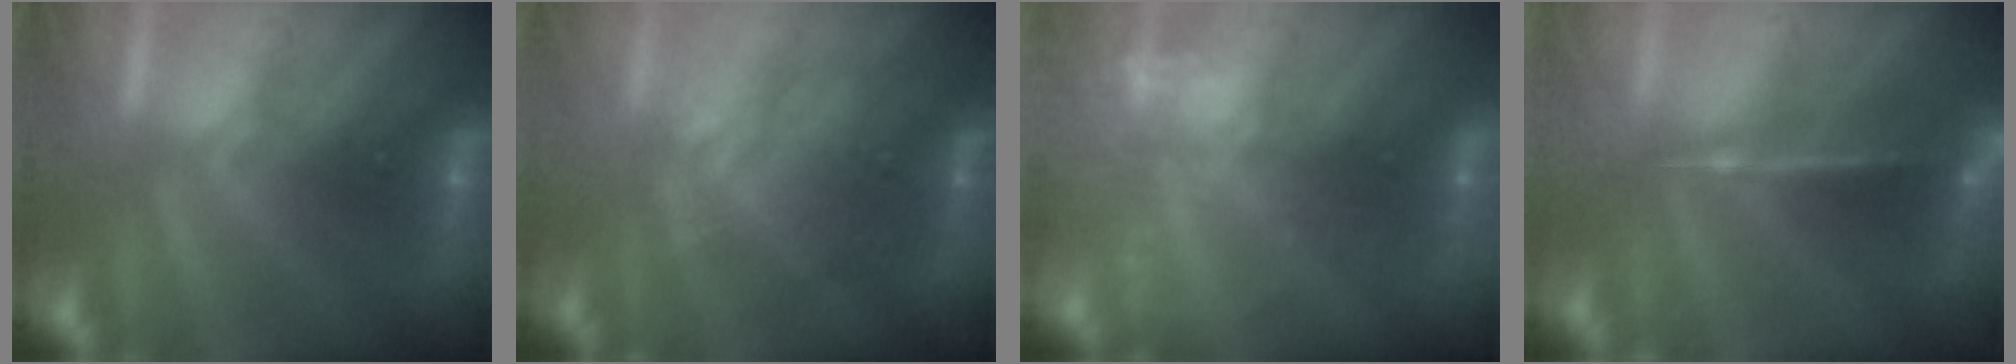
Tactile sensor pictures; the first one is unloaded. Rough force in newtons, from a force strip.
{"total": 2.3}
{"total": 6.2}
{"total": 7.0}